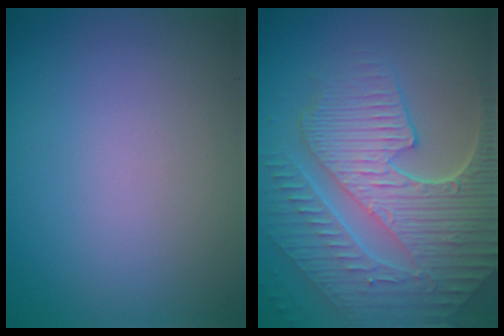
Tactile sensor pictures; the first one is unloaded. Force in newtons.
{"total": 9.4, "press": 6.4, "slide": 6.9}